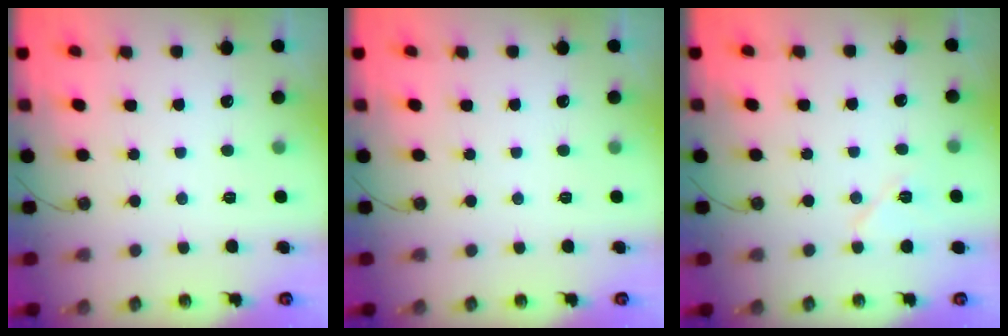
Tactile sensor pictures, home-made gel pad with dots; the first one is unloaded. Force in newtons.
{"total": 0.0}
{"total": 11.3, "press": 4.6, "slide": 10.3}